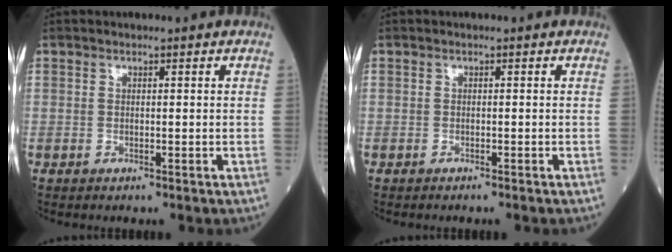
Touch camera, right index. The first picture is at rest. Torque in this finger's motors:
{"motor_torque": [-0.44, 0.36, -0.24, -0.01]}